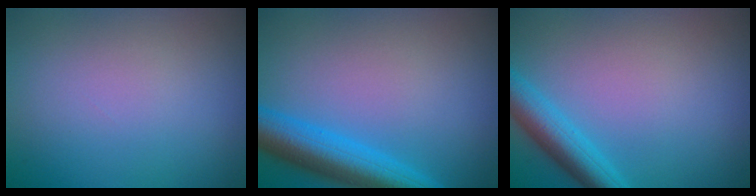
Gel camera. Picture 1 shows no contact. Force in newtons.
{"total": 6.3, "press": 6.3, "slide": 0.2}
{"total": 4.0, "press": 4.0, "slide": 0.1}